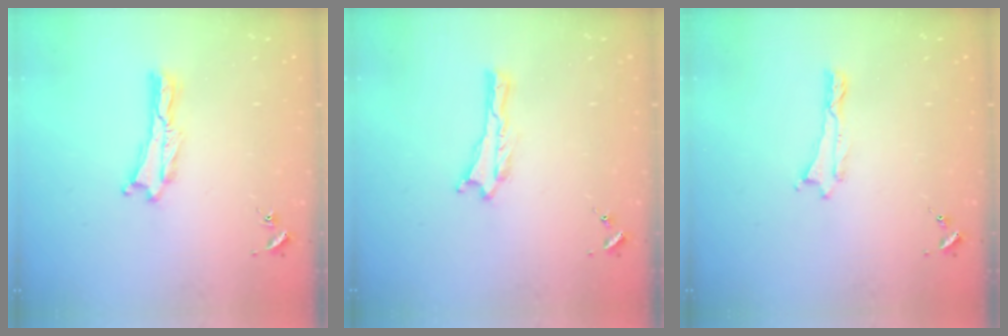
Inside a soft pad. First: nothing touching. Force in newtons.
{"total": 0.0}
{"total": 0.0}